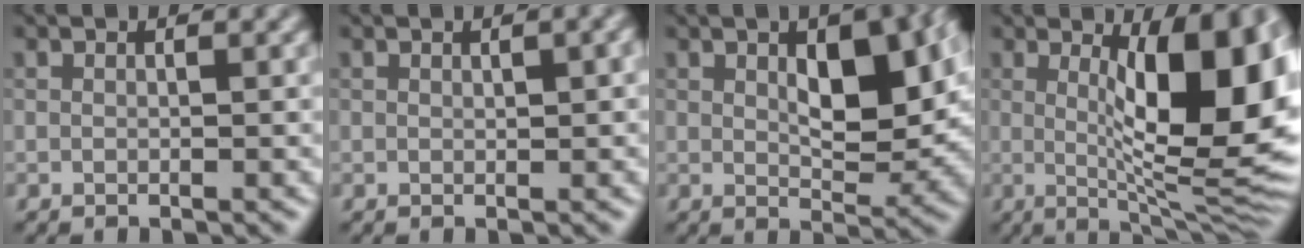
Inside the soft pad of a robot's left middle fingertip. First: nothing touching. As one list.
[{"total": 1.3, "force": [0.4, 0.3, 1.2], "torque": [-0.018, 0.003, 0.008]}, {"total": 8.2, "force": [1.6, 3.9, 7.0], "torque": [-0.102, 0.002, 0.033]}, {"total": 11.9, "force": [1.5, 3.1, 11.4], "torque": [-0.153, -0.008, 0.029]}]